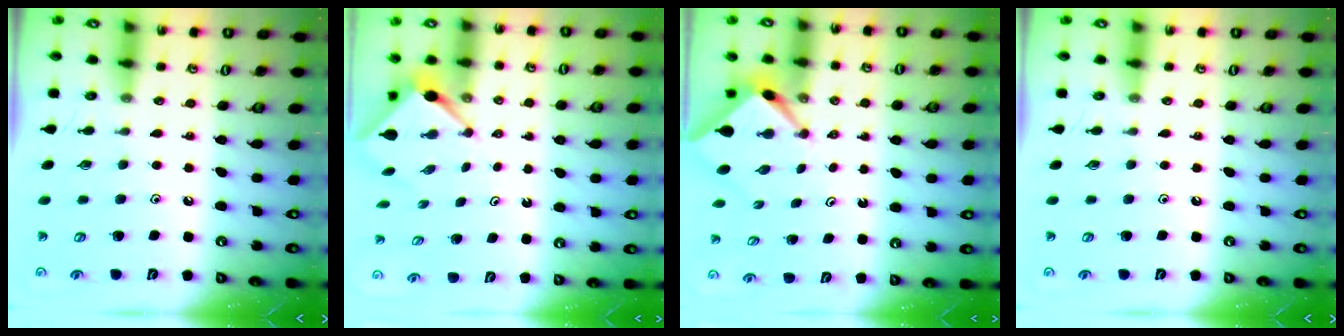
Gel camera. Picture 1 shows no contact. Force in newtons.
{"total": 3.0, "press": 3.0, "slide": 0.3}
{"total": 2.7, "press": 2.6, "slide": 0.2}
{"total": 0.0}